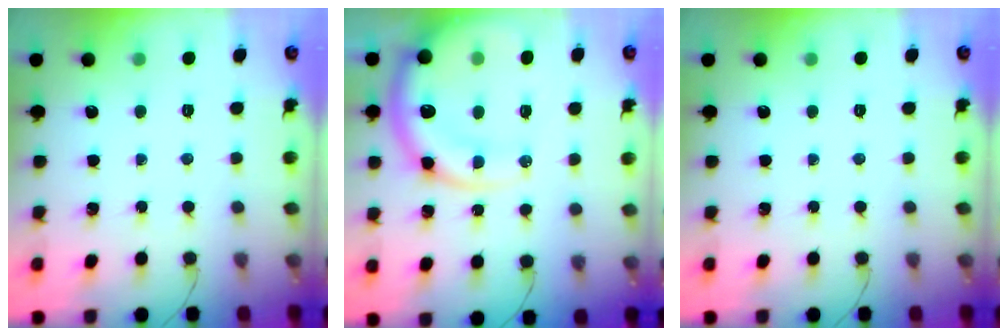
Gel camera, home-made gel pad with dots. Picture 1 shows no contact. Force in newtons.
{"total": 16.3, "press": 15.9, "slide": 3.7}
{"total": 0.0}